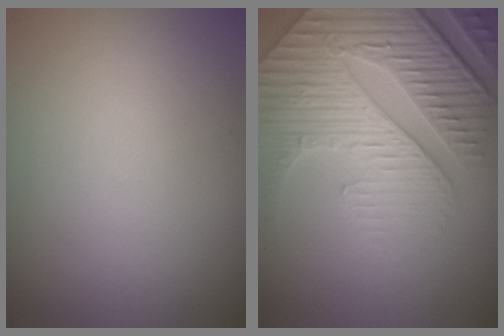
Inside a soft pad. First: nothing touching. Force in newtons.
{"total": 8.9, "press": 6.1, "slide": 6.5}